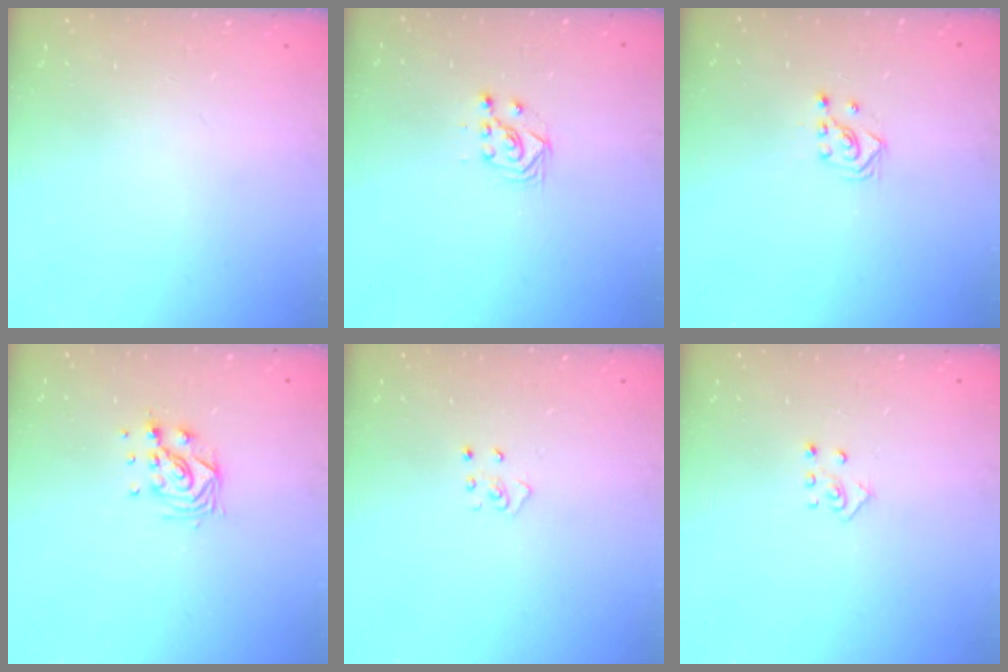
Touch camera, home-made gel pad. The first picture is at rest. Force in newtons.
{"total": 4.4, "press": 4.4, "slide": 0.7}
{"total": 2.9, "press": 2.7, "slide": 1.0}
{"total": 9.3, "press": 9.3, "slide": 0.9}
{"total": 4.1, "press": 4.1, "slide": 0.3}
{"total": 3.9, "press": 3.8, "slide": 0.3}